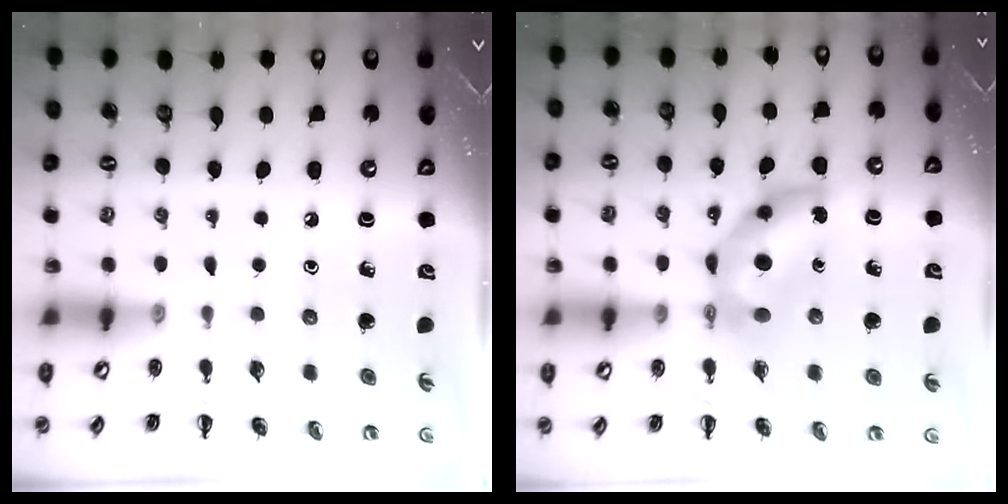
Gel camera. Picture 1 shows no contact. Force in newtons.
{"total": 8.3, "press": 8.2, "slide": 1.4}